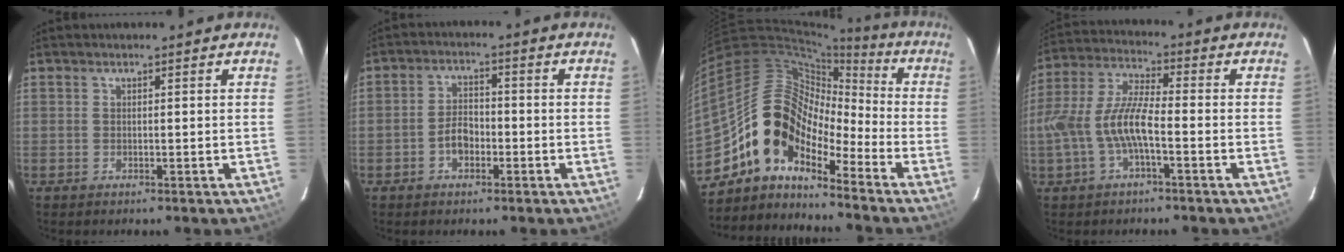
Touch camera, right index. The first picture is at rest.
{"total": 4.3, "force": [-1.9, 2.8, 2.7], "torque": [-0.054, 0.011, -0.031]}
{"total": 13.0, "force": [-8.9, 6.6, 6.8], "torque": [-0.111, 0.022, -0.185]}
{"total": 10.7, "force": [-3.1, 3.1, 9.7], "torque": [-0.214, 0.006, -0.057]}